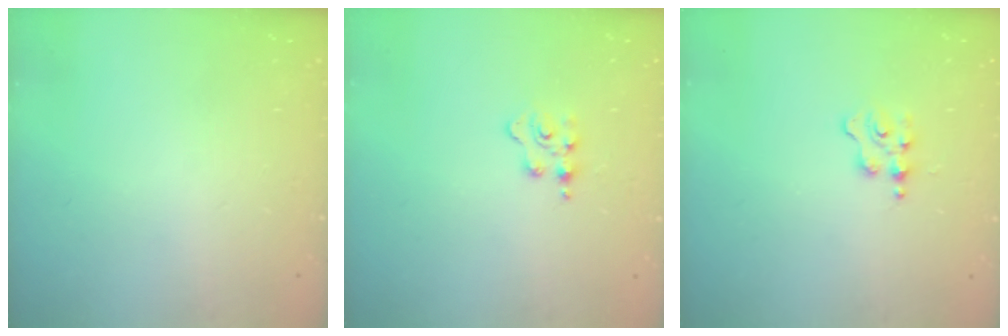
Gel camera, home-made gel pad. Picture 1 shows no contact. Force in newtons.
{"total": 2.1, "press": 2.1, "slide": 0.3}
{"total": 2.5, "press": 2.5, "slide": 0.3}